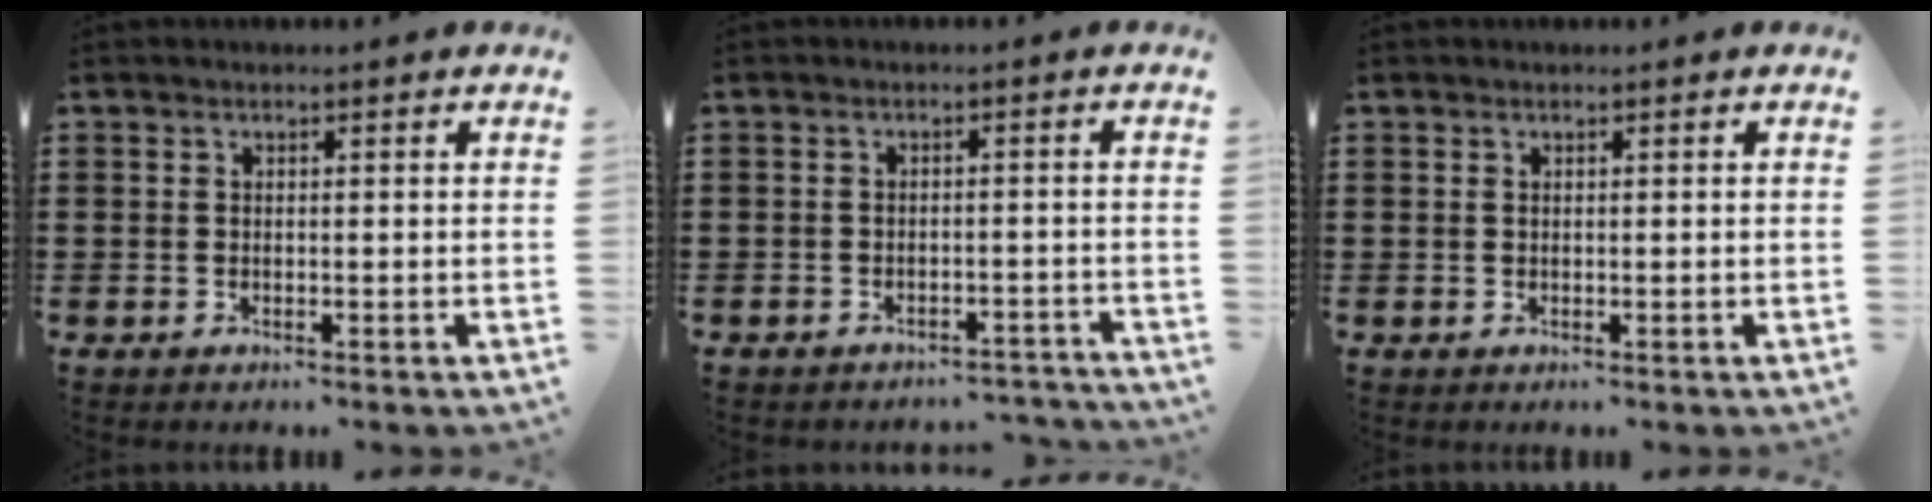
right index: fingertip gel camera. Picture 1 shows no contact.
{"total": 2.4, "force": [-2.3, 0.4, 0.2], "torque": [-0.009, -0.001, -0.049]}
{"total": 0.0}